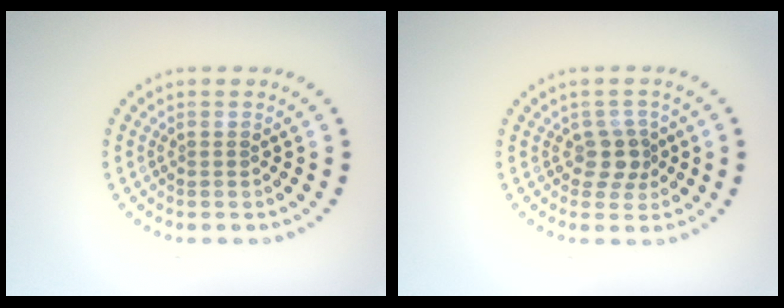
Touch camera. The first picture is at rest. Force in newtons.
{"total": 2.2, "press": 1.8, "slide": 1.3}